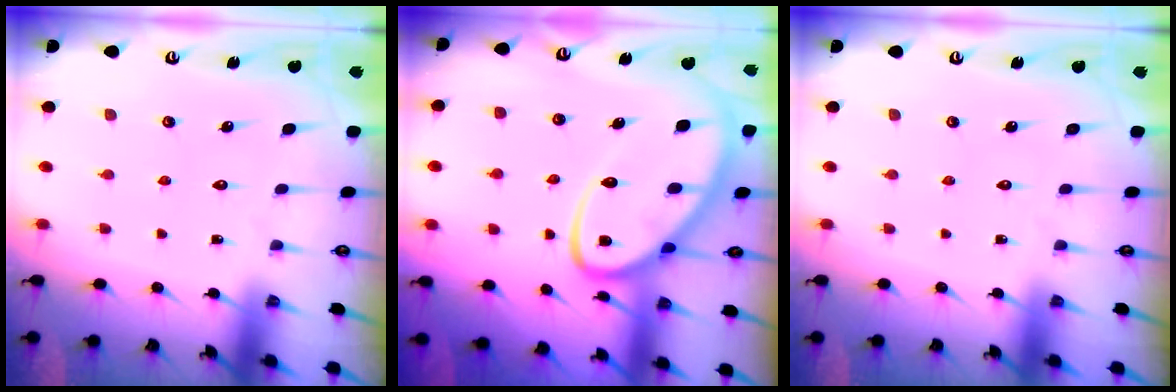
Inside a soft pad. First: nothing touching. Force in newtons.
{"total": 11.9, "press": 11.8, "slide": 1.2}
{"total": 0.0}